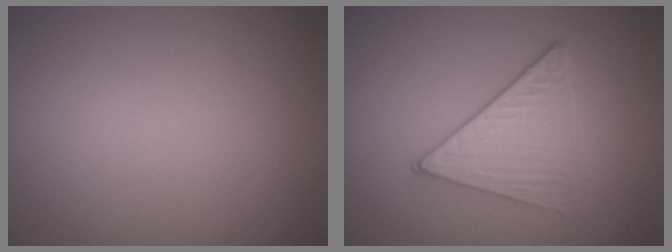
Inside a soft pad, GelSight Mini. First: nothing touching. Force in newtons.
{"total": 3.4, "press": 2.9, "slide": 1.8}